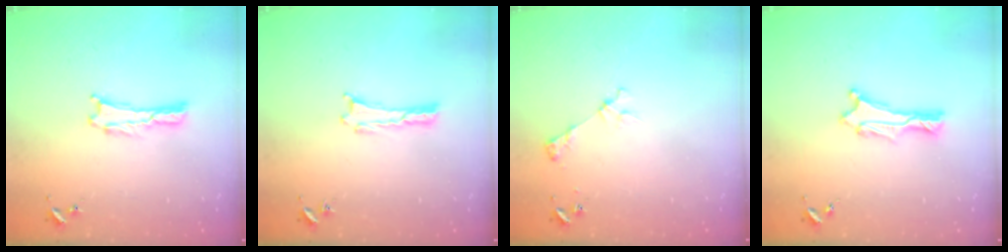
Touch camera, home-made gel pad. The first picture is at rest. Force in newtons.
{"total": 0.0}
{"total": 3.3, "press": 3.3, "slide": 0.3}
{"total": 0.9, "press": 0.8, "slide": 0.1}